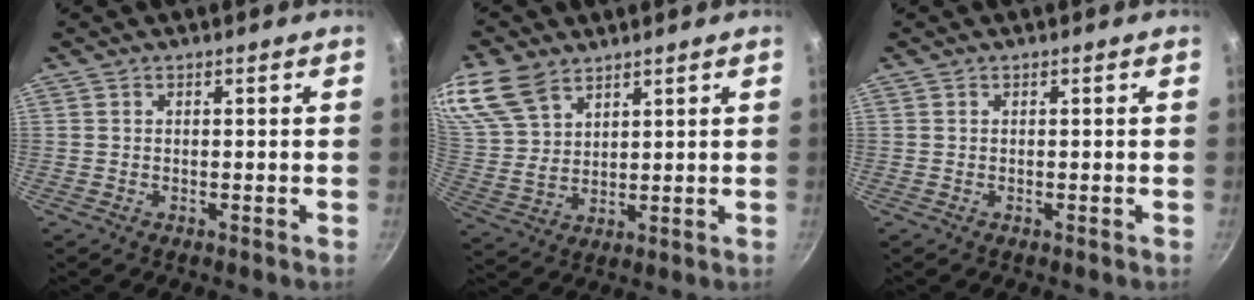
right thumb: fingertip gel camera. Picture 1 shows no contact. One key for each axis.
{"total": 13.3, "fx": 8.7, "fy": 7.7, "fz": 6.4, "tx": -0.135, "ty": -0.004, "tz": 0.186}
{"total": 0.0}